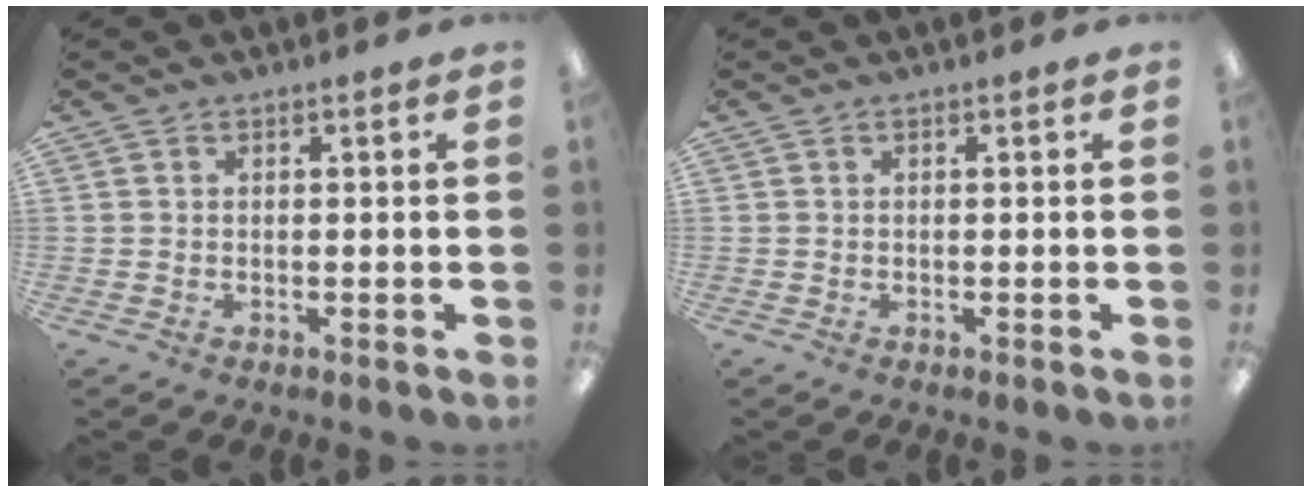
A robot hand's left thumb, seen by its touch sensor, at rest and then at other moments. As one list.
[{"total": 0.0}]